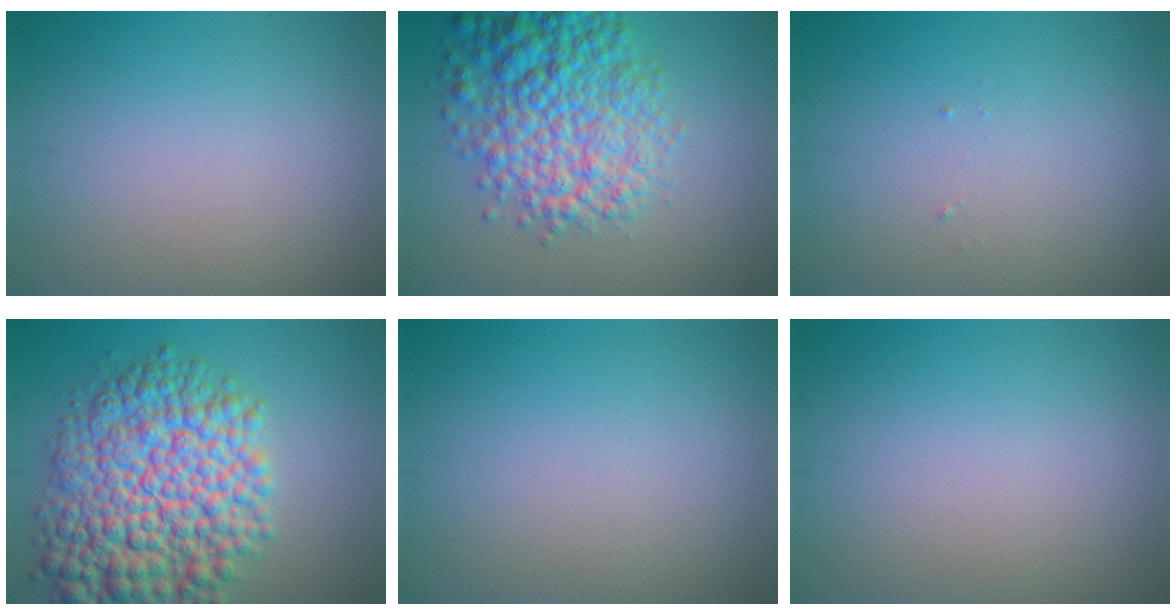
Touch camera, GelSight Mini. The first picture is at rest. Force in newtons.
{"total": 8.7, "press": 8.7, "slide": 0.3}
{"total": 0.0}
{"total": 12.2, "press": 12.2, "slide": 0.3}
{"total": 0.0}
{"total": 0.0}